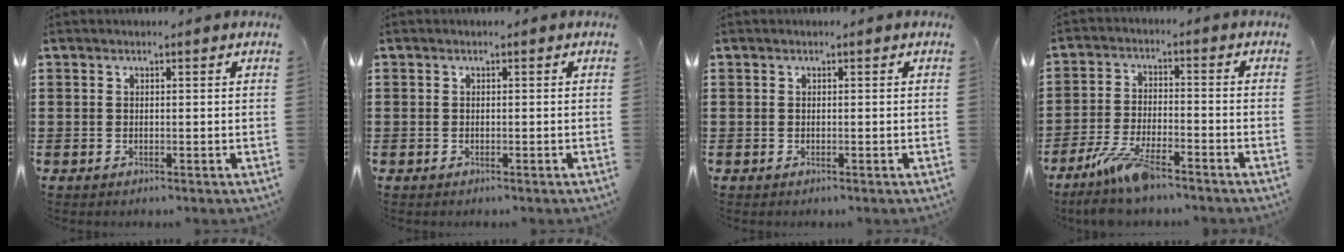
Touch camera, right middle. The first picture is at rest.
{"total": 0.6, "force": [-0.3, 0.5, 0.0], "torque": [0.000, 0.004, -0.006]}
{"total": 0.0}
{"total": 7.7, "force": [-5.9, 1.7, 4.7], "torque": [-0.104, -0.005, -0.113]}